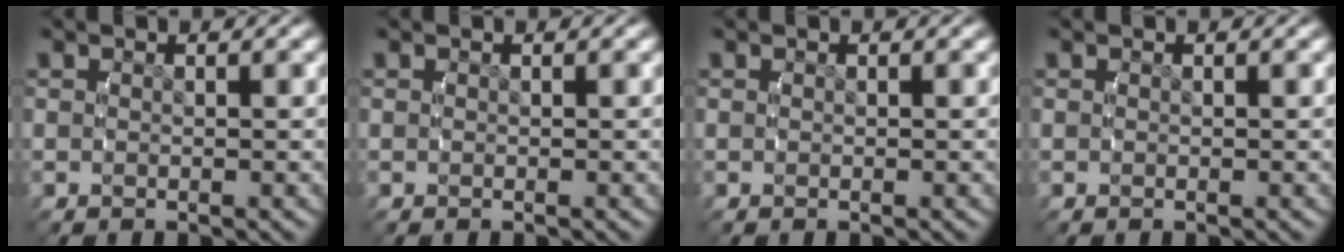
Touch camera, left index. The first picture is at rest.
{"total": 0.0}
{"total": 0.0}
{"total": 0.0}